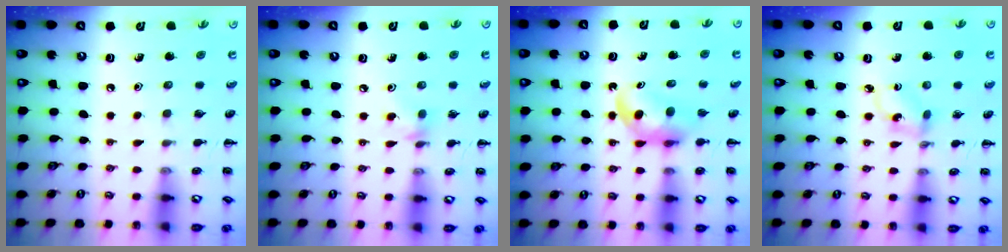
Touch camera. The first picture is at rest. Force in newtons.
{"total": 4.8, "press": 4.6, "slide": 1.2}
{"total": 4.8, "press": 4.6, "slide": 1.3}
{"total": 2.0, "press": 2.0, "slide": 0.5}